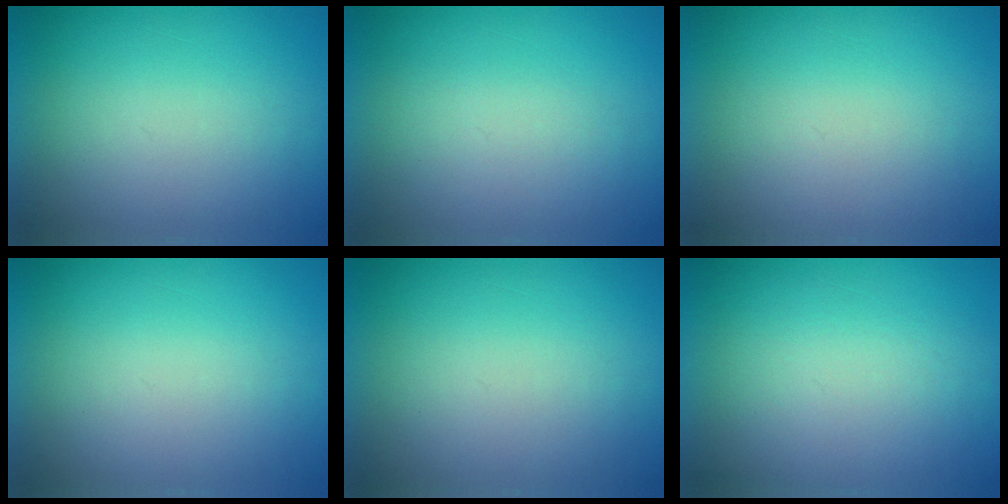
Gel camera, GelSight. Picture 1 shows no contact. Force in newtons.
{"total": 4.6}
{"total": 2.0}
{"total": 1.0}
{"total": 1.0}
{"total": 5.0}